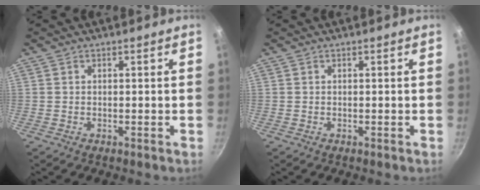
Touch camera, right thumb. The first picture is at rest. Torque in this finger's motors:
{"motor_torque": [-0.16, -0.04, 0.25, 0.01, -0.01]}